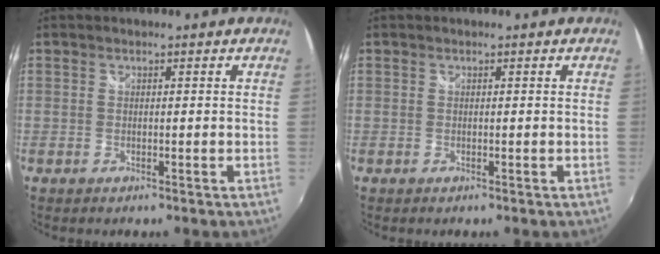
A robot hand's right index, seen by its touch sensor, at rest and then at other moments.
{"total": 0.0}